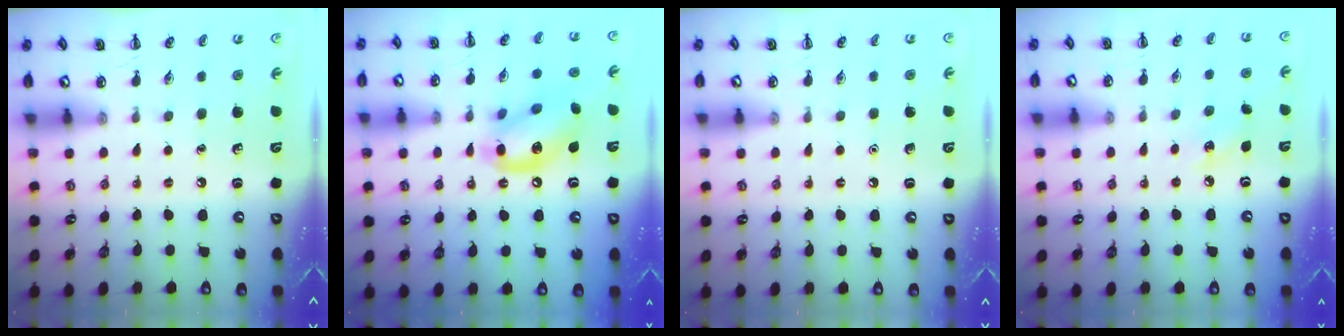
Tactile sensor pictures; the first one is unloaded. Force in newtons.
{"total": 13.9, "press": 13.6, "slide": 2.6}
{"total": 1.6, "press": 1.6, "slide": 0.1}
{"total": 5.6, "press": 5.4, "slide": 1.6}